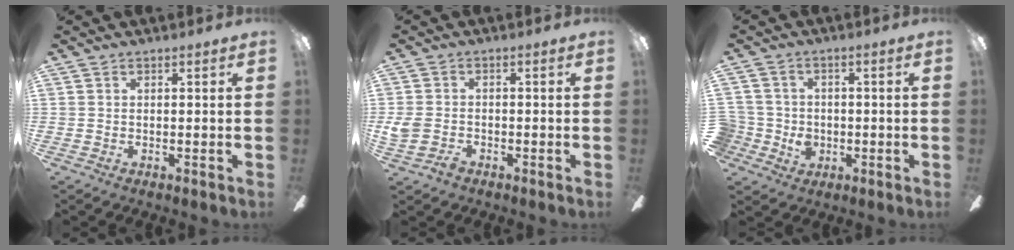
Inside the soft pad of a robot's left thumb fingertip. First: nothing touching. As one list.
[{"total": 4.7, "force": [-2.4, 3.2, 2.6], "torque": [-0.059, 0.009, -0.045]}, {"total": 6.1, "force": [-0.9, 5.8, 1.4], "torque": [-0.043, 0.008, -0.011]}]